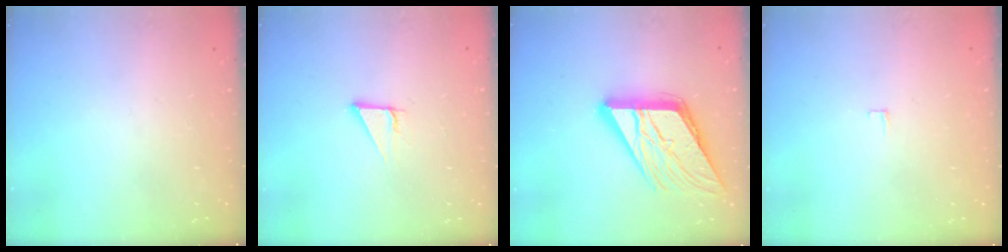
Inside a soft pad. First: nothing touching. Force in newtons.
{"total": 2.9, "press": 2.9, "slide": 0.1}
{"total": 17.4, "press": 17.3, "slide": 1.3}
{"total": 3.8, "press": 3.8, "slide": 0.3}